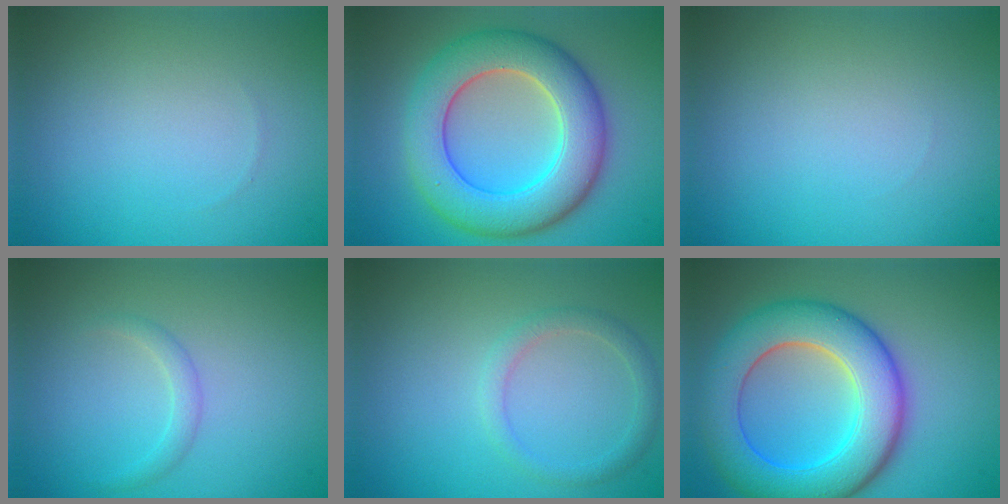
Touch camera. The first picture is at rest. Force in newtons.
{"total": 9.2, "press": 9.2, "slide": 0.4}
{"total": 0.0}
{"total": 1.2, "press": 1.2, "slide": 0.1}
{"total": 1.8, "press": 1.8, "slide": 0.0}
{"total": 9.5, "press": 9.5, "slide": 0.6}